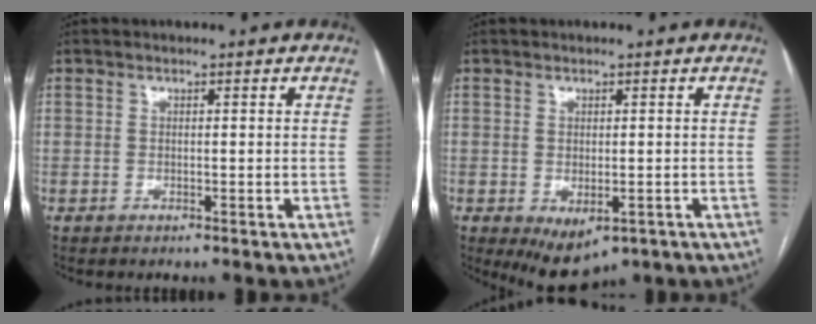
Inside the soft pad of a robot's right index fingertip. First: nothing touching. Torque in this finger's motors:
{"motor_torque": [0.81, -0.33, 0.32, 0.06]}